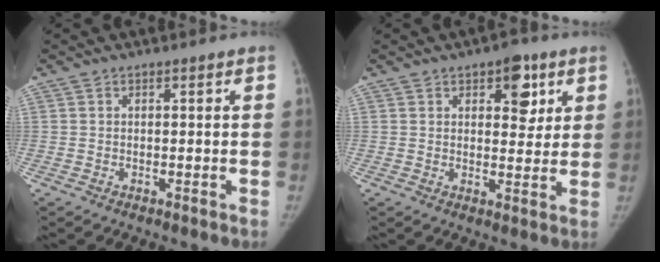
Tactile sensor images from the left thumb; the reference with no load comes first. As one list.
[{"total": 7.3, "force": [3.5, 4.1, 5.0], "torque": [-0.031, -0.013, 0.043]}]